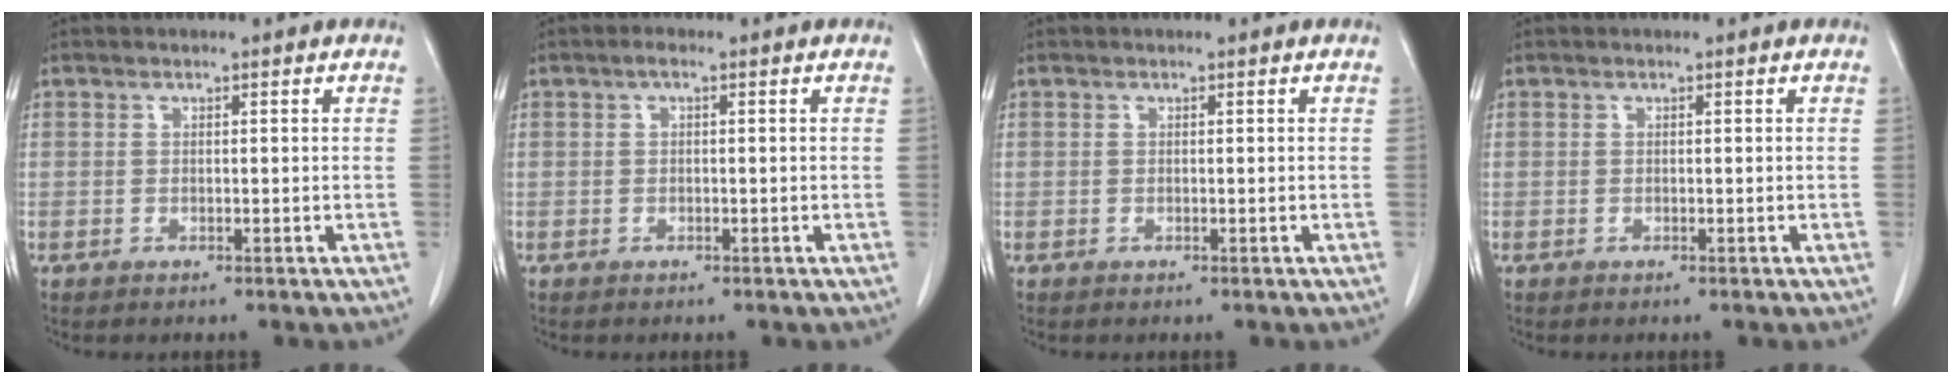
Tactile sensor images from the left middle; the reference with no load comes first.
{"total": 0.8, "force": [0.2, 0.3, 0.7], "torque": [-0.011, 0.004, 0.000]}
{"total": 0.0}
{"total": 0.0}